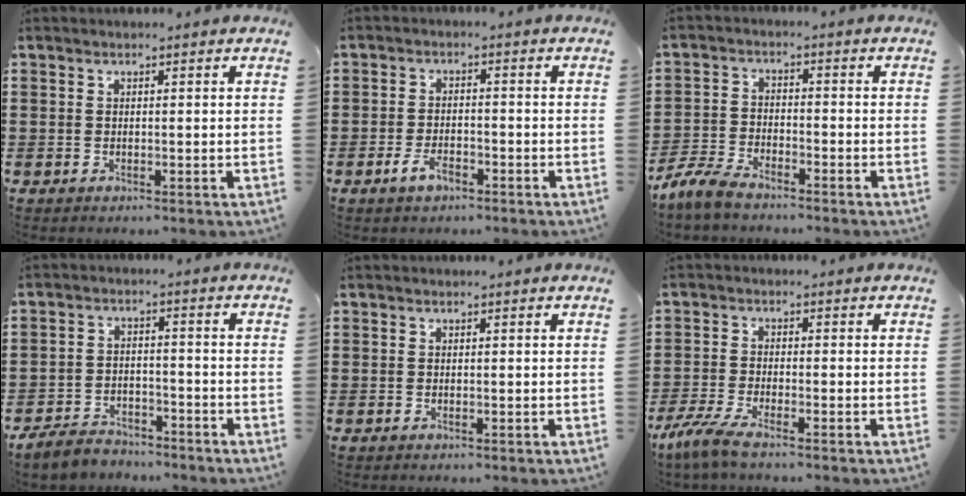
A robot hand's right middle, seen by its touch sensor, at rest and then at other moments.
{"total": 3.5, "force": [-2.1, 1.6, 2.3], "torque": [-0.047, 0.003, -0.043]}
{"total": 4.9, "force": [-4.4, 1.2, 1.8], "torque": [-0.066, -0.006, -0.096]}
{"total": 4.5, "force": [-4.3, 1.2, 0.7], "torque": [-0.027, 0.003, -0.090]}
{"total": 0.0}
{"total": 4.2, "force": [-3.4, 0.4, 2.4], "torque": [-0.076, -0.016, -0.076]}